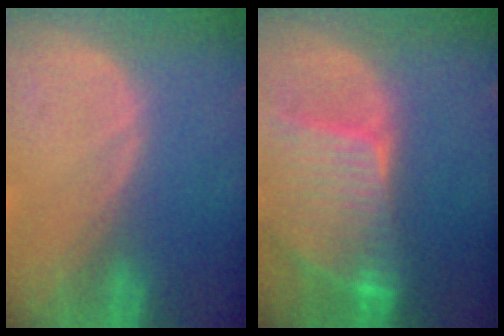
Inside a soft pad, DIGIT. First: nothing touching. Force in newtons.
{"total": 9.3, "press": 8.2, "slide": 4.4}